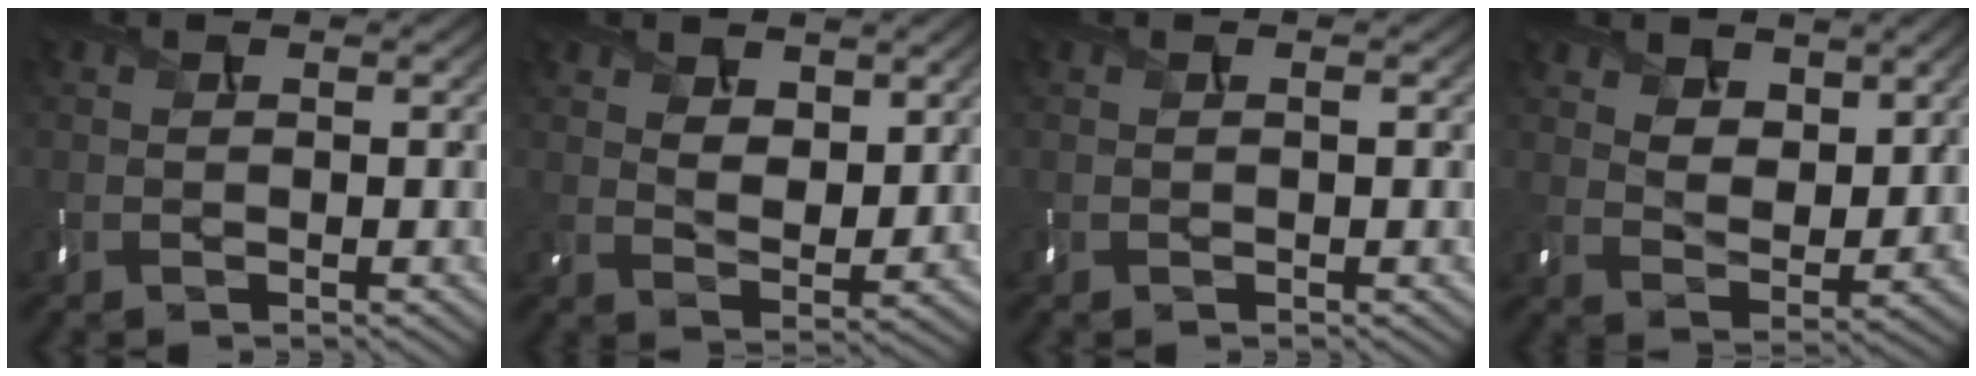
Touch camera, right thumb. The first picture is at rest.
{"total": 4.9, "force": [2.9, 2.6, 2.9], "torque": [-0.066, -0.014, 0.057]}
{"total": 0.0}
{"total": 5.8, "force": [3.9, 3.1, 3.0], "torque": [-0.065, -0.012, 0.071]}